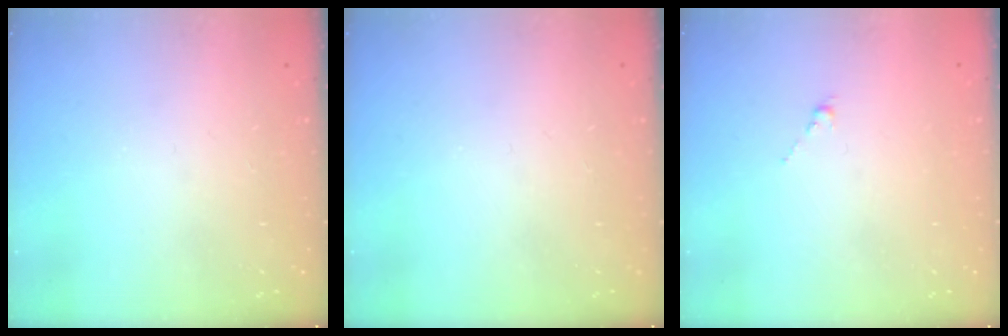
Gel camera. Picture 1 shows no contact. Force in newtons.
{"total": 0.0}
{"total": 0.0}